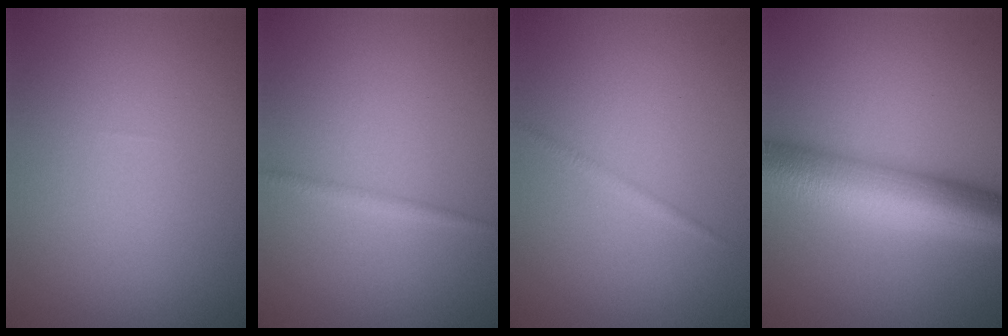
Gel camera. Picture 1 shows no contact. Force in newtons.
{"total": 0.9, "press": 0.9, "slide": 0.0}
{"total": 0.8, "press": 0.8, "slide": 0.1}
{"total": 9.0, "press": 9.0, "slide": 0.1}